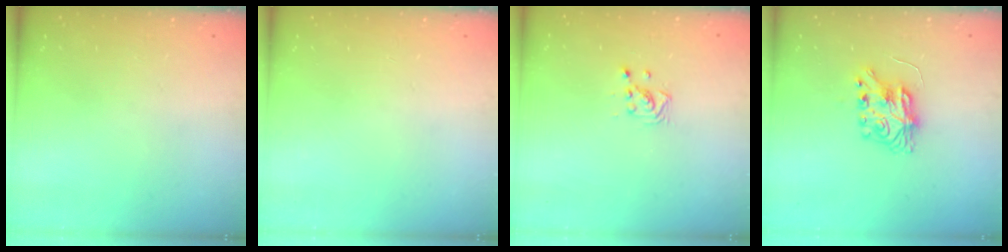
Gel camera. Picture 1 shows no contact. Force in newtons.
{"total": 0.0}
{"total": 3.4, "press": 3.4, "slide": 0.3}
{"total": 7.9, "press": 7.9, "slide": 0.2}